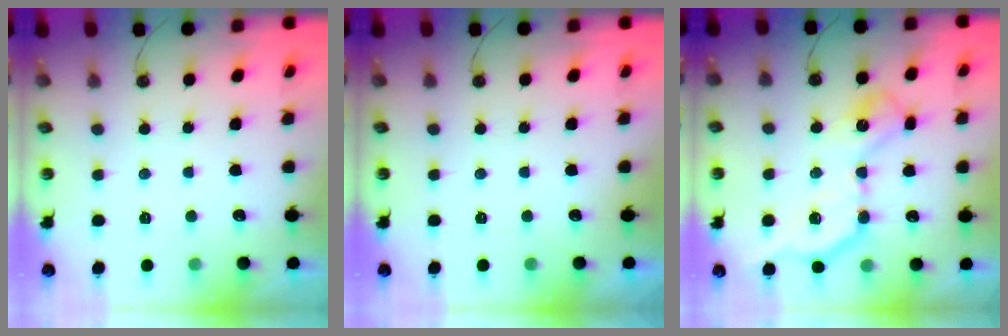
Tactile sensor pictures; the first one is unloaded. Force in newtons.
{"total": 0.0}
{"total": 12.9, "press": 12.9, "slide": 0.9}